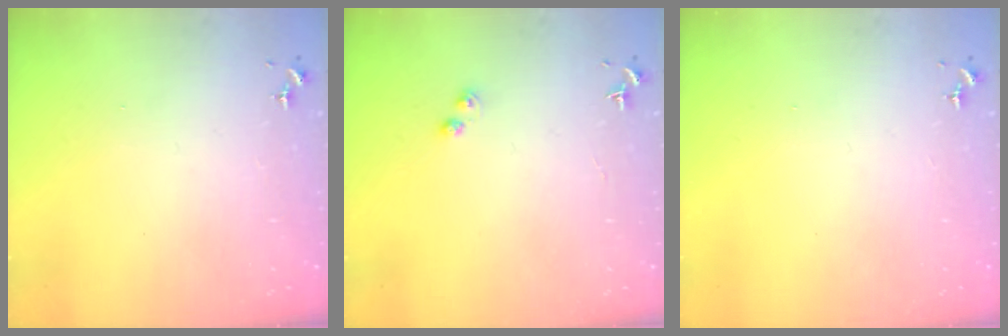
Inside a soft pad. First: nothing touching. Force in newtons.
{"total": 2.3, "press": 2.2, "slide": 0.3}
{"total": 0.0}